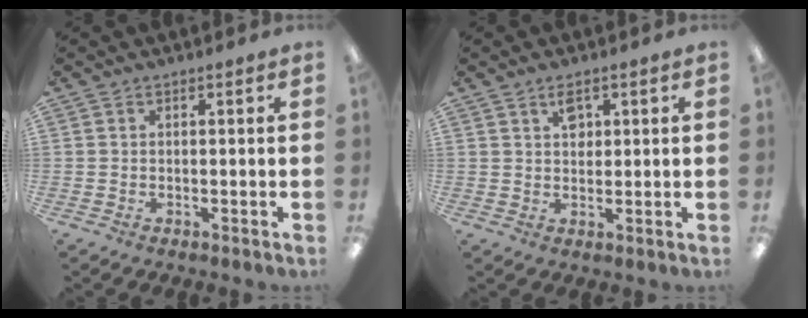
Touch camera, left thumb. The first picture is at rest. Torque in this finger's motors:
{"motor_torque": [-0.07, 0.12, 0.03, 0.53, 0.01]}